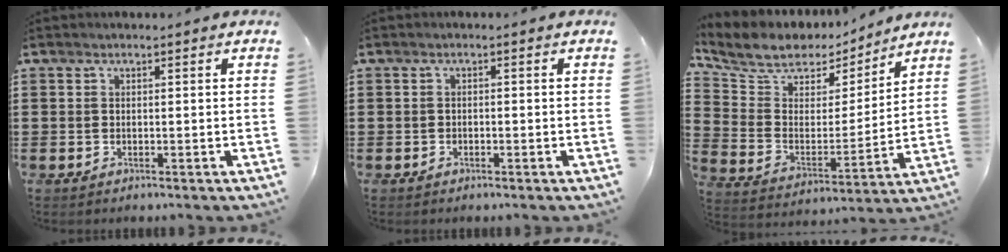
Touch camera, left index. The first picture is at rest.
{"total": 0.8, "force": [-0.7, 0.3, 0.1], "torque": [-0.006, -0.001, -0.015]}
{"total": 8.2, "force": [7.0, 4.0, 1.7], "torque": [-0.081, -0.043, 0.124]}